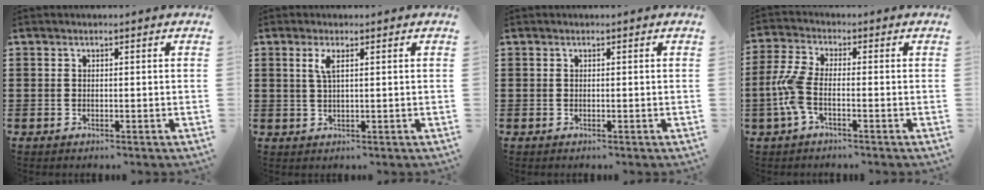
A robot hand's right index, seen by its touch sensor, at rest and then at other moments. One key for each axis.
{"total": 2.3, "fx": 0.9, "fy": 0.5, "fz": 2.1, "tx": -0.045, "ty": 0.003, "tz": 0.014}
{"total": 0.0}
{"total": 6.0, "fx": -1.7, "fy": 2.5, "fz": 5.2, "tx": -0.141, "ty": -0.014, "tz": -0.041}